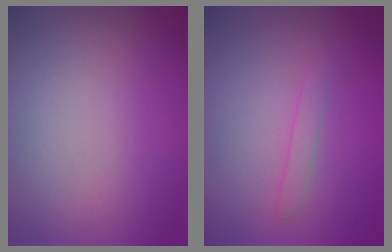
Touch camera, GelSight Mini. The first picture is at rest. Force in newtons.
{"total": 1.0, "press": 1.0, "slide": 0.1}